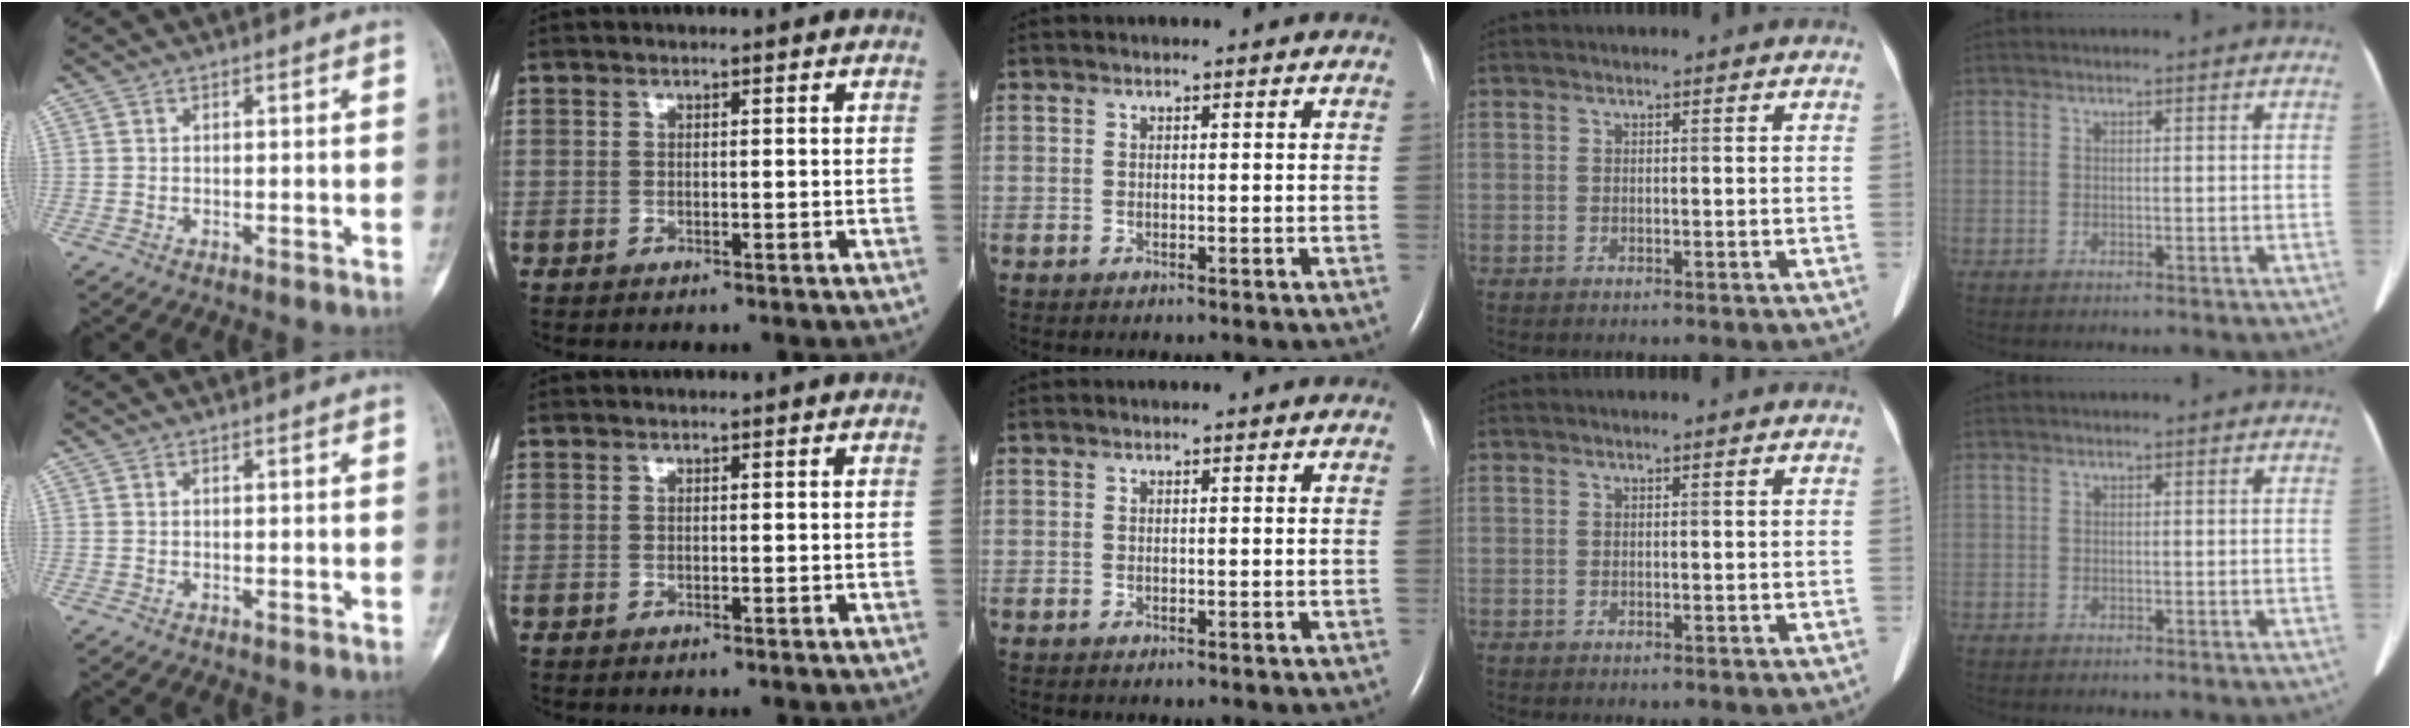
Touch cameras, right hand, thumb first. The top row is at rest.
{}